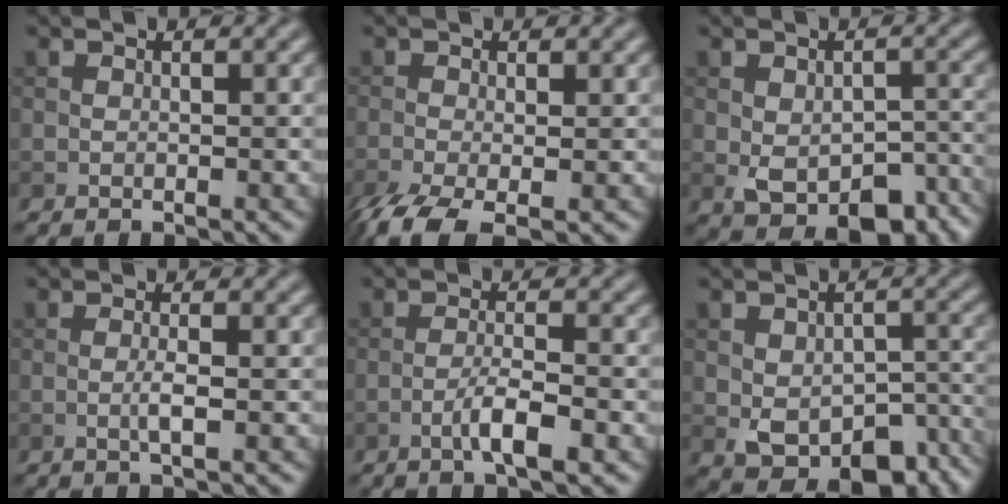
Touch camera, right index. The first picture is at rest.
{"total": 5.7, "force": [-3.3, 2.0, 4.1], "torque": [-0.095, -0.022, -0.066]}
{"total": 7.8, "force": [-3.4, 4.3, 5.5], "torque": [-0.084, -0.022, -0.036]}
{"total": 1.6, "force": [-0.3, 0.1, 1.5], "torque": [-0.032, -0.001, -0.009]}
{"total": 3.5, "force": [-1.7, 0.6, 3.0], "torque": [-0.056, 0.007, -0.035]}
{"total": 9.0, "force": [-4.1, 5.1, 6.2], "torque": [-0.092, -0.023, -0.045]}